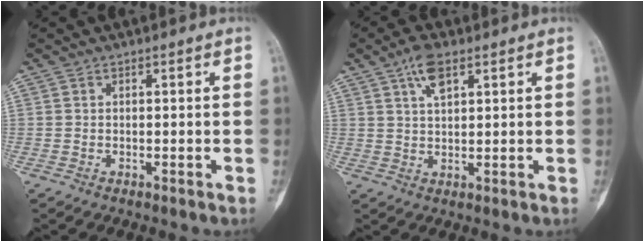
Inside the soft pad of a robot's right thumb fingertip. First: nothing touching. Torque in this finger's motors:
{"motor_torque": [-0.72, 0.40, -0.17, 0.04, 0.01]}